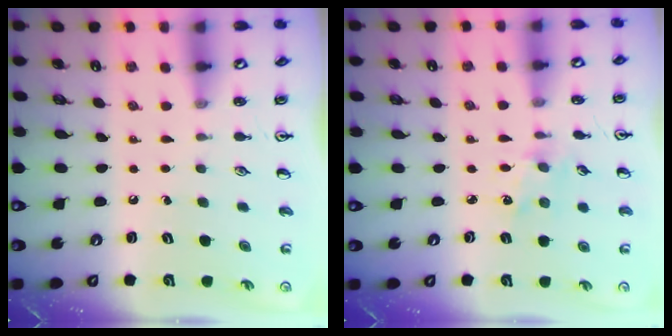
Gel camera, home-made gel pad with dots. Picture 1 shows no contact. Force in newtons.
{"total": 3.1, "press": 3.0, "slide": 0.5}